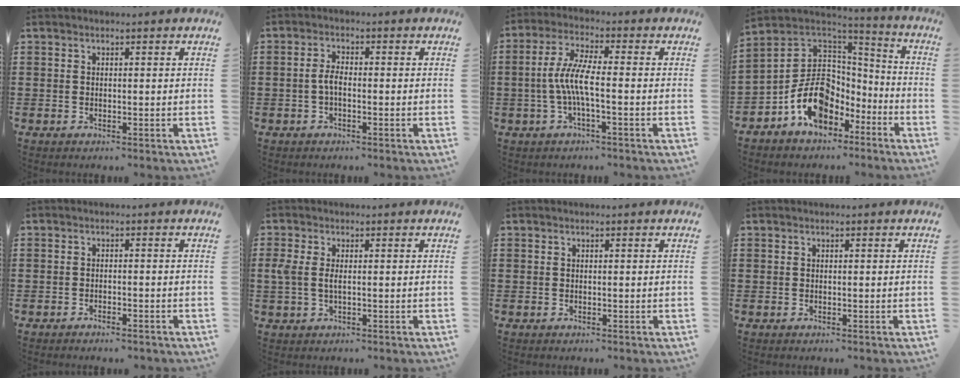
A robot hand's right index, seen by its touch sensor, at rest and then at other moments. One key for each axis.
{"total": 2.6, "fx": -0.7, "fy": 0.9, "fz": 2.3, "tx": -0.058, "ty": -0.003, "tz": -0.018}
{"total": 6.3, "fx": -1.4, "fy": 1.1, "fz": 6.1, "tx": -0.143, "ty": -0.012, "tz": -0.037}
{"total": 11.9, "fx": -4.5, "fy": 8.9, "fz": 6.6, "tx": -0.143, "ty": 0.017, "tz": -0.083}
{"total": 1.3, "fx": -1.2, "fy": 0.1, "fz": 0.3, "tx": -0.009, "ty": 0.001, "tz": -0.024}
{"total": 2.6, "fx": 0.0, "fy": 1.2, "fz": 2.4, "tx": -0.068, "ty": -0.003, "tz": -0.008}
{"total": 0.0}
{"total": 0.0}